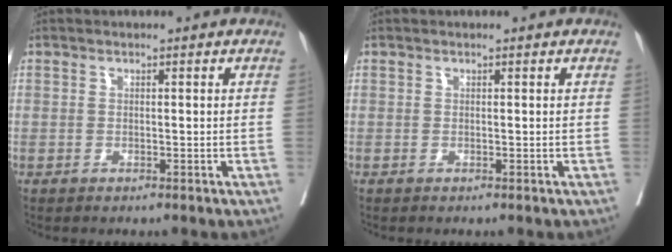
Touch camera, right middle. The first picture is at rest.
{"total": 0.0}